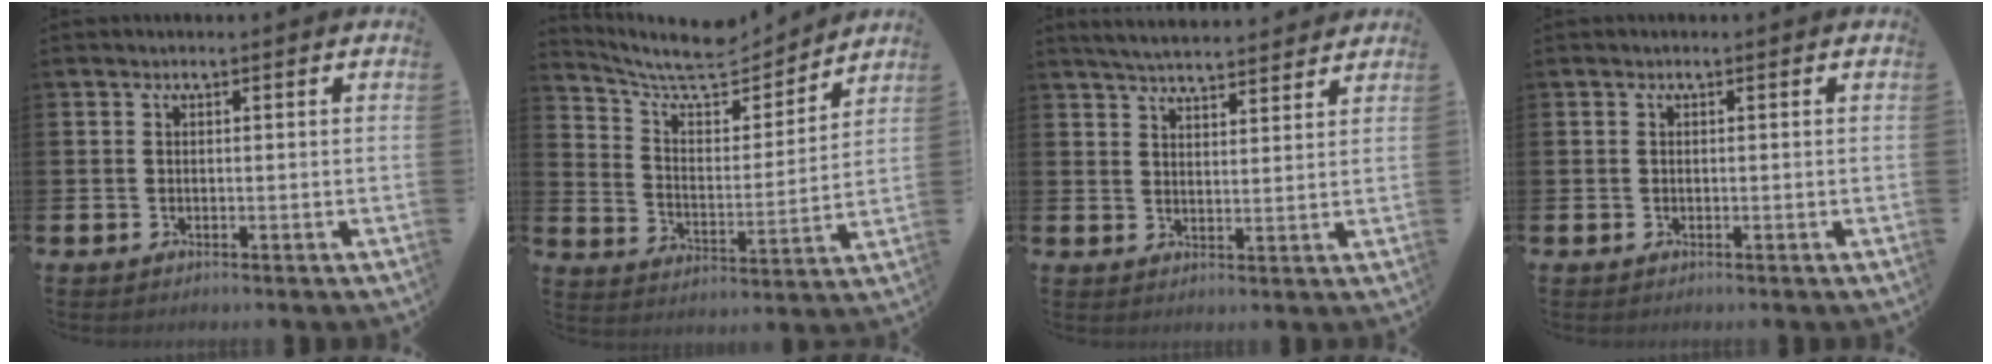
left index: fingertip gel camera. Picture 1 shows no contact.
{"total": 8.8, "force": [7.7, 2.6, 3.5], "torque": [-0.097, -0.053, 0.130]}
{"total": 4.9, "force": [4.9, 0.4, 0.6], "torque": [-0.021, -0.027, 0.087]}
{"total": 0.0}